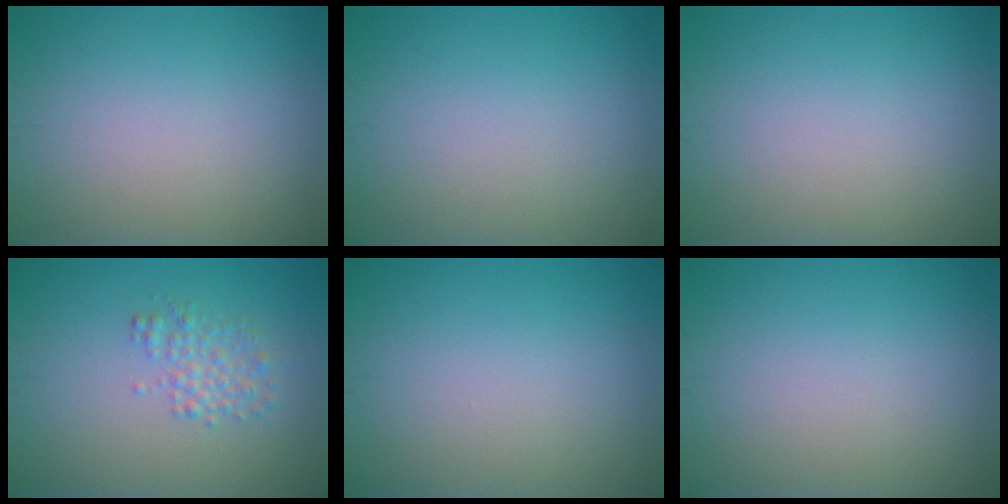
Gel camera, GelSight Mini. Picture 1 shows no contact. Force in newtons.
{"total": 0.0}
{"total": 0.0}
{"total": 2.0, "press": 2.0, "slide": 0.0}
{"total": 0.0}
{"total": 0.0}